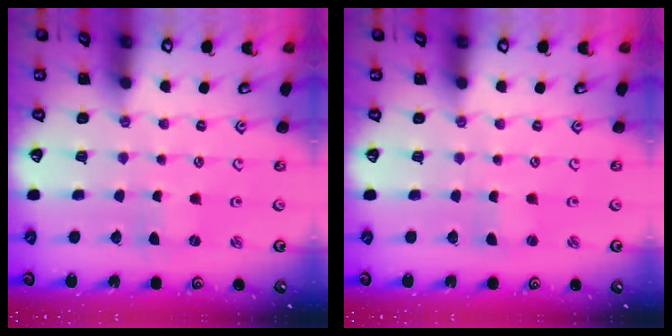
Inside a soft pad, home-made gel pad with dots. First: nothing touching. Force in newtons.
{"total": 0.7, "press": 0.7, "slide": 0.1}